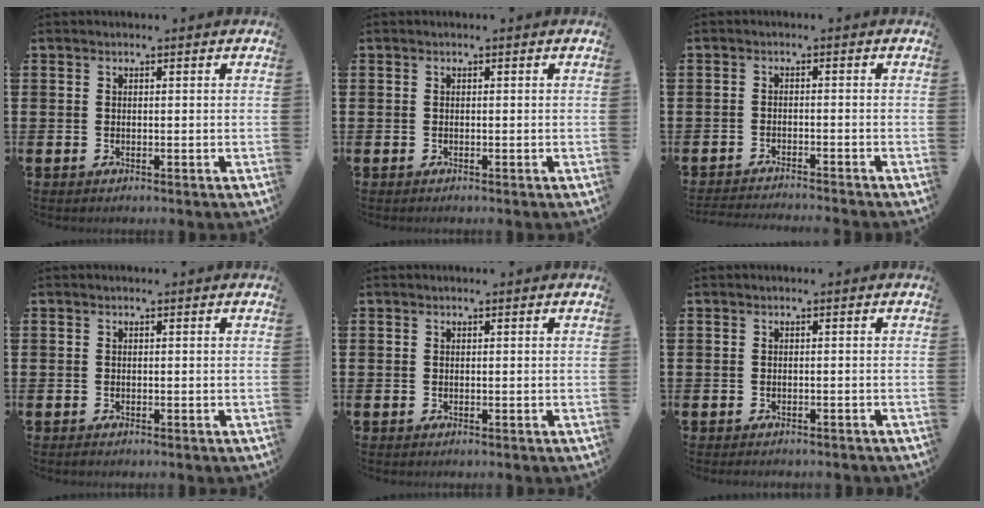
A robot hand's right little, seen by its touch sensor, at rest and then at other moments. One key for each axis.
{"total": 0.0}
{"total": 1.9, "fx": -1.8, "fy": -0.3, "fz": 0.1, "tx": -0.001, "ty": 0.002, "tz": -0.038}
{"total": 0.0}
{"total": 0.0}
{"total": 0.6, "fx": -0.6, "fy": 0.1, "fz": 0.0, "tx": -0.003, "ty": -0.003, "tz": -0.012}